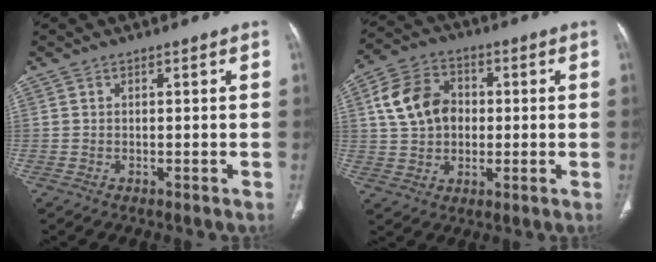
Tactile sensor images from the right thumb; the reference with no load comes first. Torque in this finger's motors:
{"motor_torque": [-1.07, 1.05, 1.13, -0.16, 0.09]}